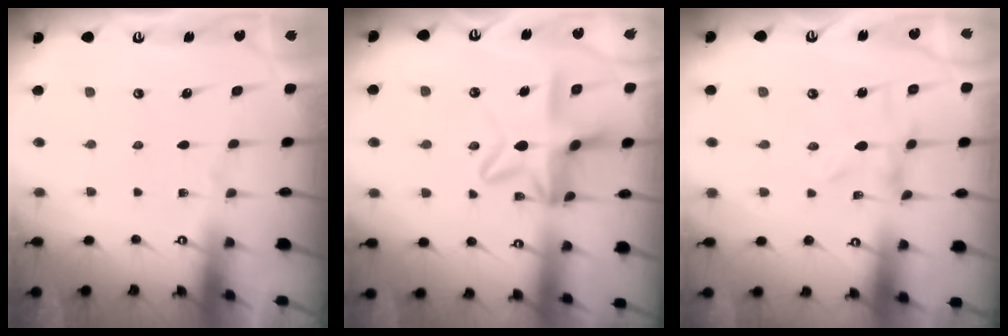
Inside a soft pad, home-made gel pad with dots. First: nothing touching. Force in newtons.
{"total": 11.2, "press": 11.2, "slide": 1.1}
{"total": 0.0}